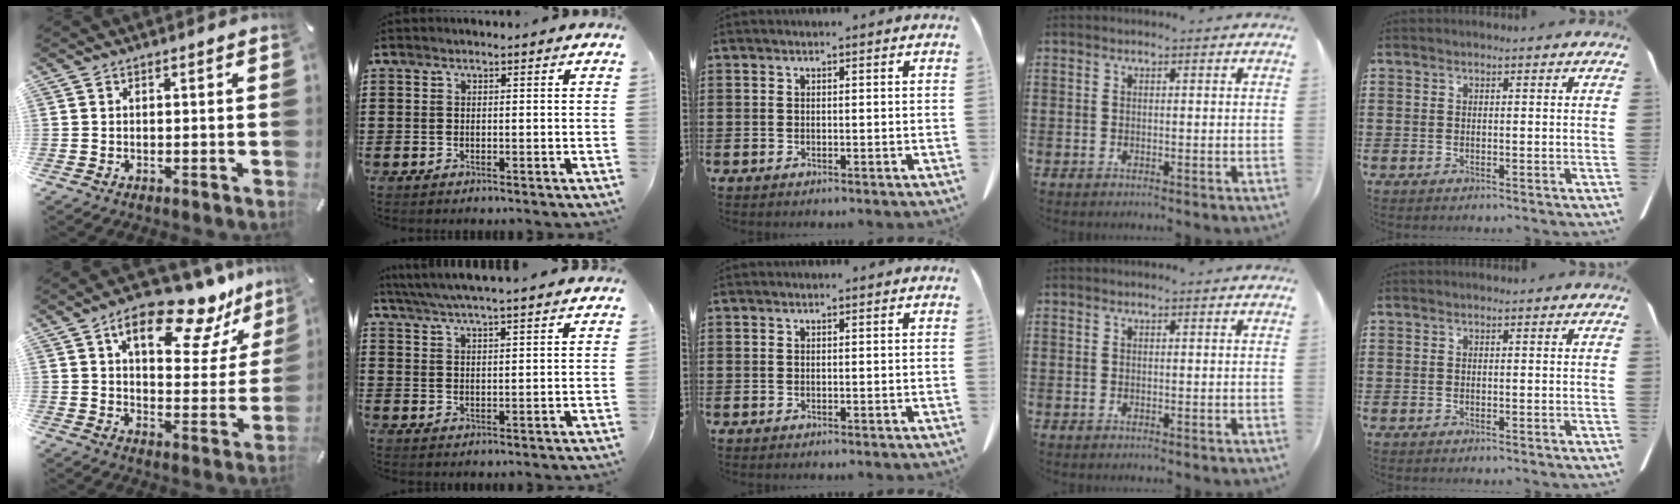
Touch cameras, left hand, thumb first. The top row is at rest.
{"thumb": {"total": 18.0, "force": [12.9, 7.6, 10.0], "torque": [-0.146, -0.088, 0.212]}, "index": {"total": 4.7, "force": [4.5, -0.5, 1.3], "torque": [-0.040, -0.020, 0.080]}}